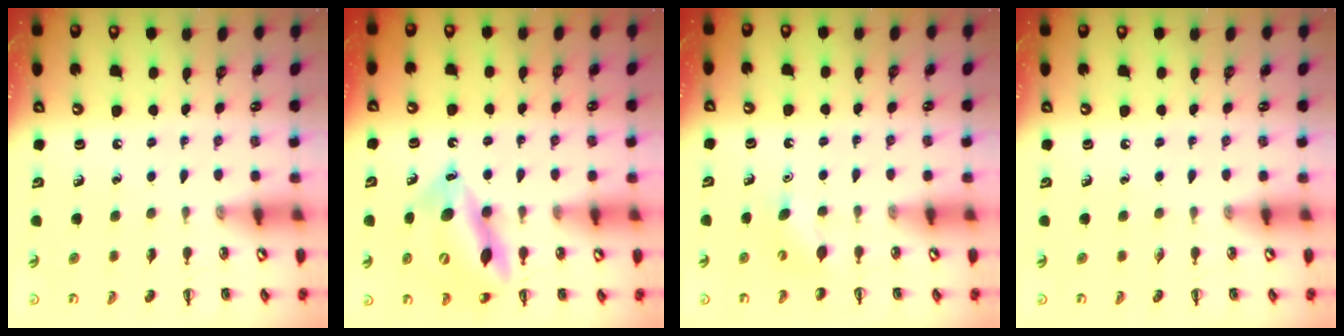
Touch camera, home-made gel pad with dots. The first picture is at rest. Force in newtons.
{"total": 14.1, "press": 13.5, "slide": 3.9}
{"total": 4.2, "press": 4.0, "slide": 1.2}
{"total": 0.0}